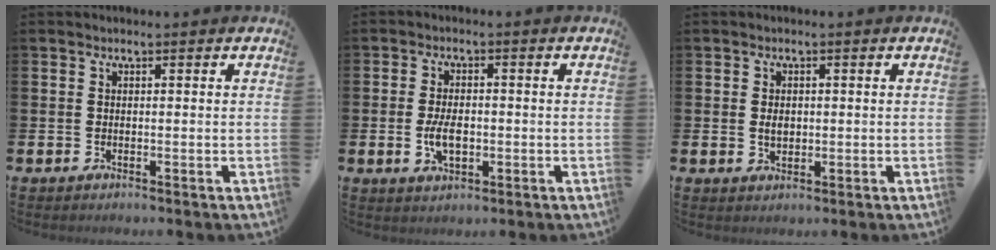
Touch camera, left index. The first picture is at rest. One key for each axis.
{"total": 4.3, "fx": -0.5, "fy": 2.4, "fz": 3.5, "tx": -0.050, "ty": -0.002, "tz": -0.011}
{"total": 1.9, "fx": 0.2, "fy": 1.4, "fz": 1.4, "tx": -0.013, "ty": 0.003, "tz": -0.001}